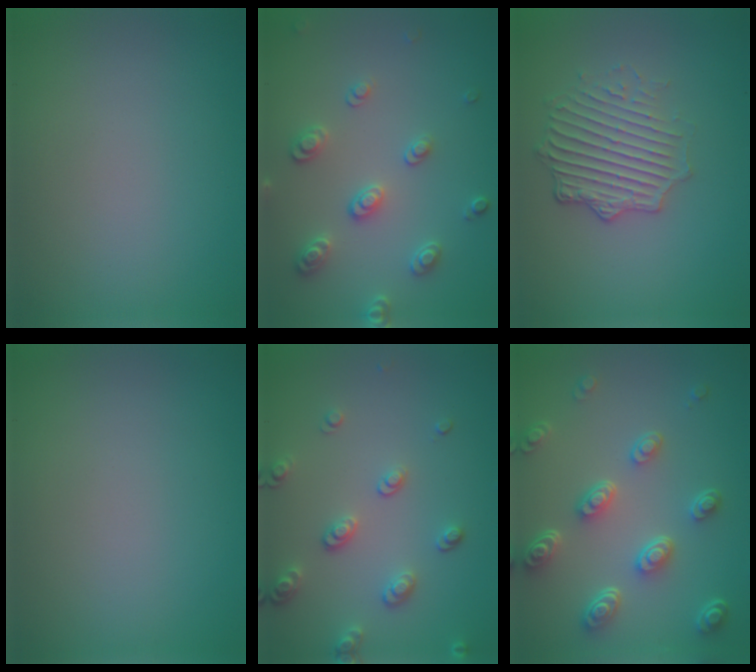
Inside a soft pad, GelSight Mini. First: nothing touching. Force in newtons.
{"total": 2.8, "press": 2.8, "slide": 0.2}
{"total": 4.5, "press": 3.5, "slide": 2.9}
{"total": 0.0}
{"total": 2.6, "press": 2.4, "slide": 0.9}
{"total": 5.1, "press": 3.8, "slide": 3.5}